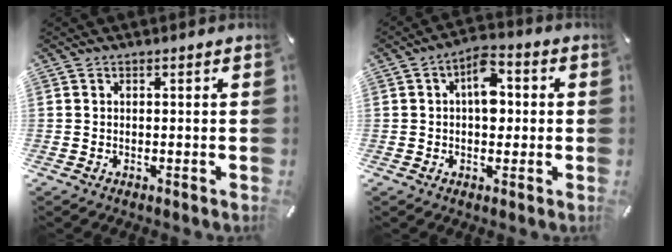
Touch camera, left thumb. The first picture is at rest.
{"total": 7.6, "force": [0.7, 4.7, 6.0], "torque": [-0.075, 0.001, 0.006]}